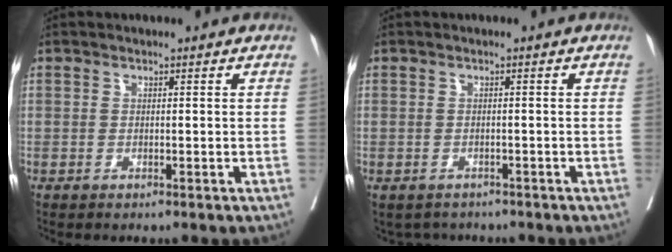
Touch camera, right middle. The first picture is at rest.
{"total": 3.4, "force": [-2.9, 1.8, 0.1], "torque": [0.000, 0.002, -0.041]}